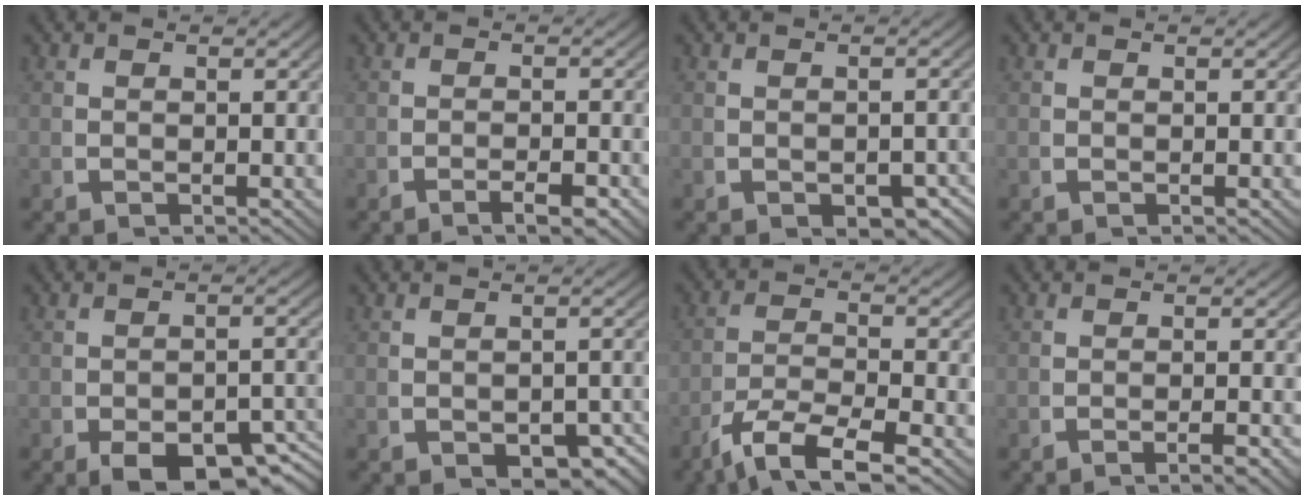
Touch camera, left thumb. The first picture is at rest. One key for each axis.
{"total": 2.3, "fx": -1.4, "fy": 0.6, "fz": 1.7, "tx": -0.025, "ty": -0.002, "tz": -0.028}
{"total": 2.4, "fx": -1.0, "fy": 1.3, "fz": 1.7, "tx": -0.028, "ty": -0.016, "tz": -0.007}
{"total": 0.0}
{"total": 6.2, "fx": -3.5, "fy": 2.8, "fz": 4.3, "tx": -0.061, "ty": -0.022, "tz": -0.044}
{"total": 3.6, "fx": -1.6, "fy": 2.0, "fz": 2.6, "tx": -0.039, "ty": -0.022, "tz": -0.013}
{"total": 6.2, "fx": -2.8, "fy": 2.9, "fz": 4.7, "tx": -0.095, "ty": -0.019, "tz": -0.039}
{"total": 1.9, "fx": -1.2, "fy": 0.2, "fz": 1.5, "tx": -0.021, "ty": 0.002, "tz": -0.024}